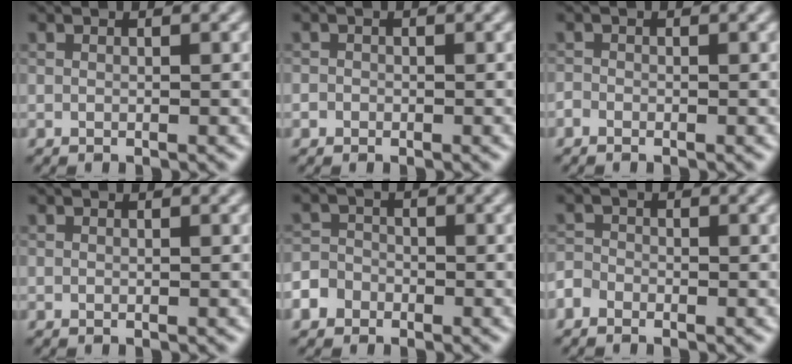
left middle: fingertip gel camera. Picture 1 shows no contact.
{"total": 0.7, "force": [-0.3, 0.6, 0.0], "torque": [0.003, -0.003, -0.005]}
{"total": 0.6, "force": [-0.5, 0.3, 0.1], "torque": [0.000, -0.001, -0.011]}
{"total": 0.0}
{"total": 3.6, "force": [-2.2, 2.8, 0.8], "torque": [0.000, -0.007, -0.045]}
{"total": 1.4, "force": [-1.1, 0.8, 0.3], "torque": [-0.006, 0.003, -0.026]}